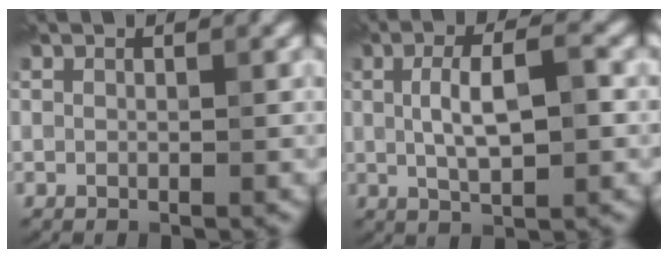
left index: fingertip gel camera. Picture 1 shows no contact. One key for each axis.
{"total": 5.1, "fx": 0.7, "fy": 1.5, "fz": 4.8, "tx": -0.090, "ty": 0.005, "tz": 0.010}